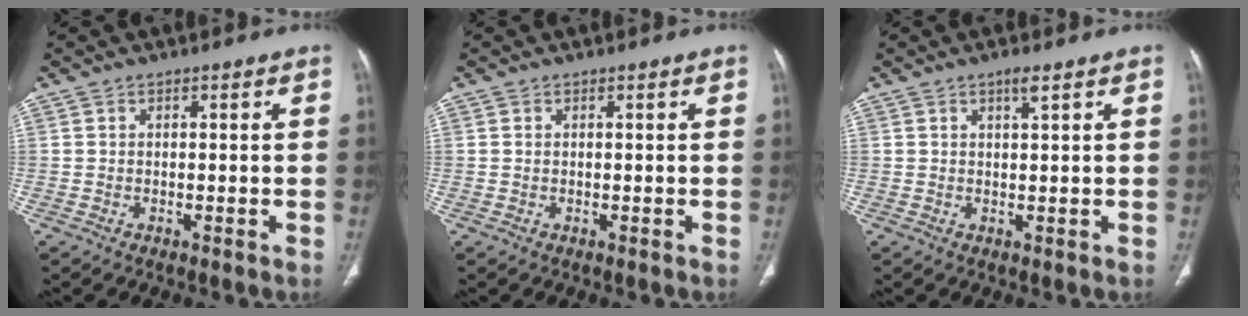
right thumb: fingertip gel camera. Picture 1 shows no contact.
{"total": 0.0}
{"total": 1.9, "force": [1.1, 0.1, 1.5], "torque": [-0.028, -0.008, 0.021]}